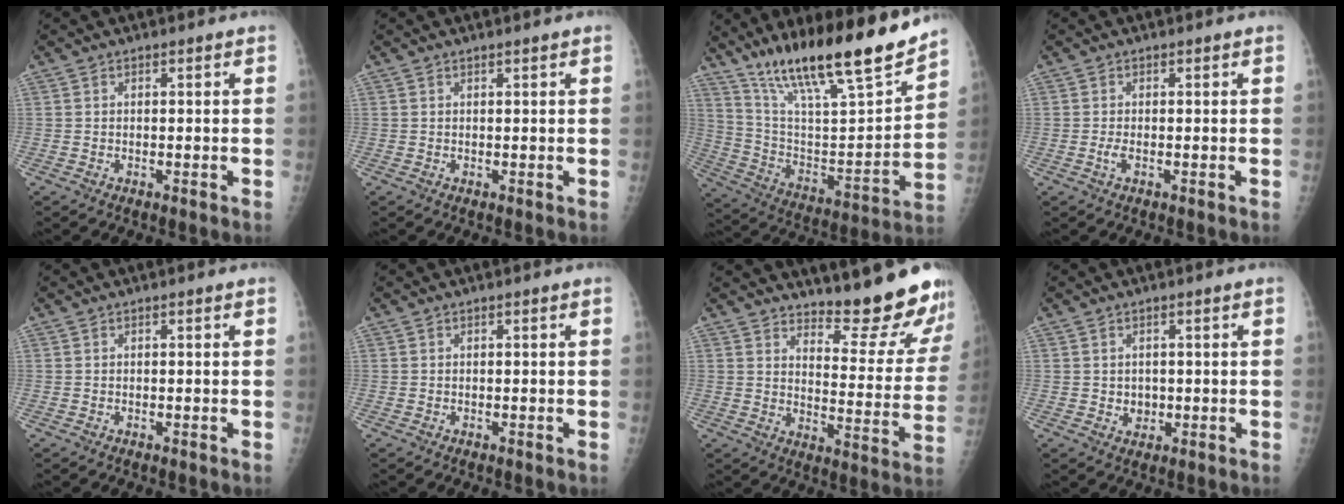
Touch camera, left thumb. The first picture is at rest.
{"total": 0.6, "force": [0.5, 0.0, 0.3], "torque": [-0.005, -0.002, 0.009]}
{"total": 25.3, "force": [19.2, 4.4, 15.8], "torque": [-0.238, -0.078, 0.330]}
{"total": 1.1, "force": [-0.1, 0.4, 1.0], "torque": [-0.024, -0.003, -0.004]}
{"total": 0.0}
{"total": 0.0}
{"total": 16.9, "force": [15.7, 2.6, 5.7], "torque": [-0.039, -0.164, 0.202]}
{"total": 2.1, "force": [0.1, 1.9, 1.0], "torque": [-0.005, 0.000, 0.007]}